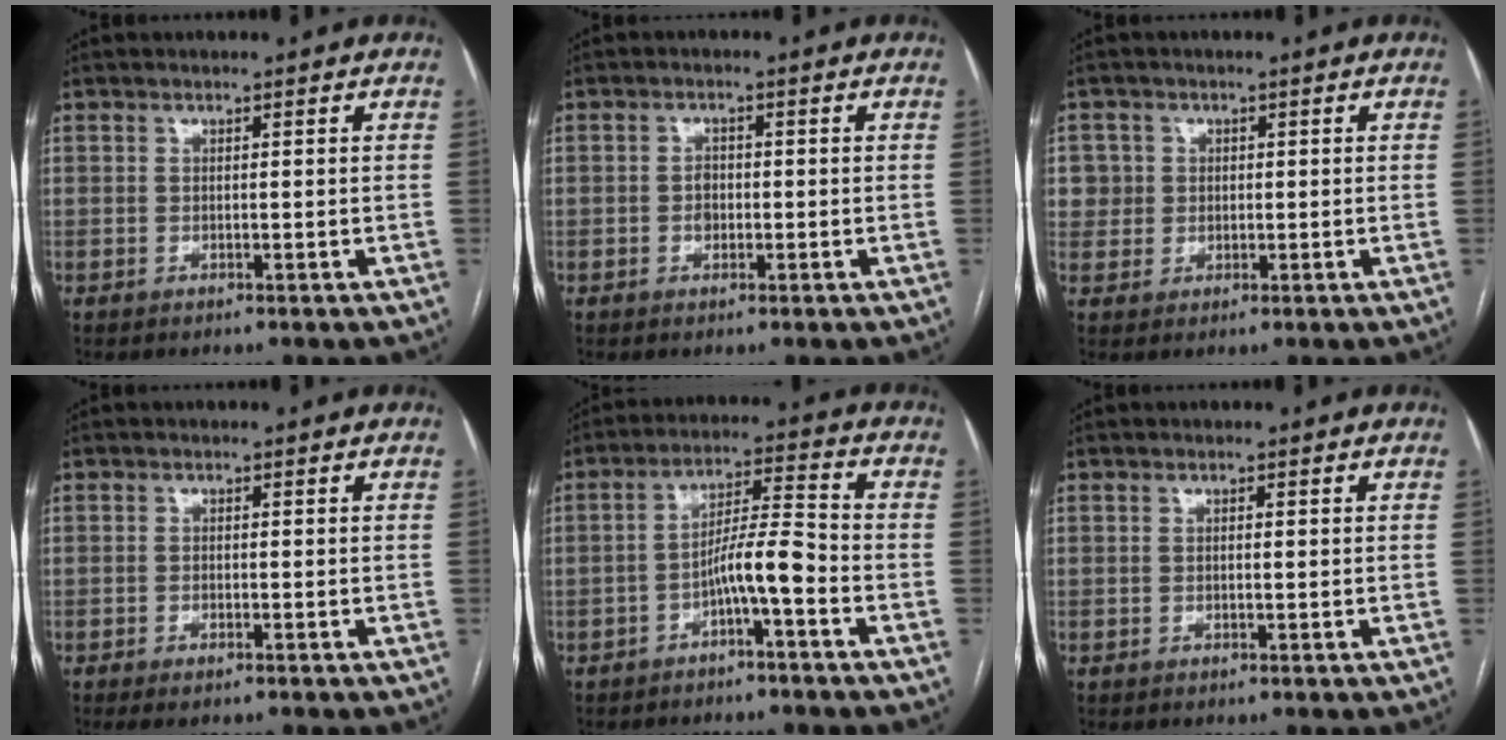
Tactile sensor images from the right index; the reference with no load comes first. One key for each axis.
{"total": 1.9, "fx": -0.3, "fy": 1.5, "fz": 1.1, "tx": -0.016, "ty": 0.005, "tz": -0.004}
{"total": 4.4, "fx": 1.1, "fy": 4.2, "fz": -0.2, "tx": 0.022, "ty": 0.010, "tz": 0.021}
{"total": 2.1, "fx": -1.5, "fy": 0.5, "fz": 1.3, "tx": -0.022, "ty": -0.003, "tz": -0.020}
{"total": 6.8, "fx": -3.1, "fy": 0.3, "fz": 6.1, "tx": -0.107, "ty": 0.020, "tz": -0.050}
{"total": 0.5, "fx": 0.0, "fy": 0.1, "fz": 0.5, "tx": -0.010, "ty": 0.001, "tz": 0.001}